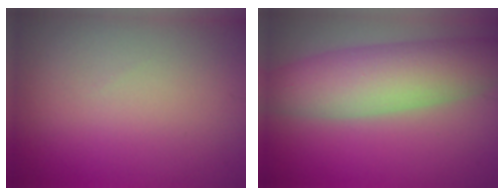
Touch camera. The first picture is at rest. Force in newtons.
{"total": 8.0, "press": 8.0, "slide": 0.4}